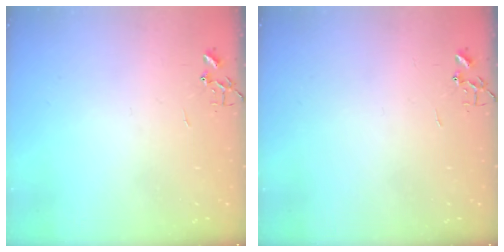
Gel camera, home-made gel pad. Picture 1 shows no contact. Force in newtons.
{"total": 0.0}